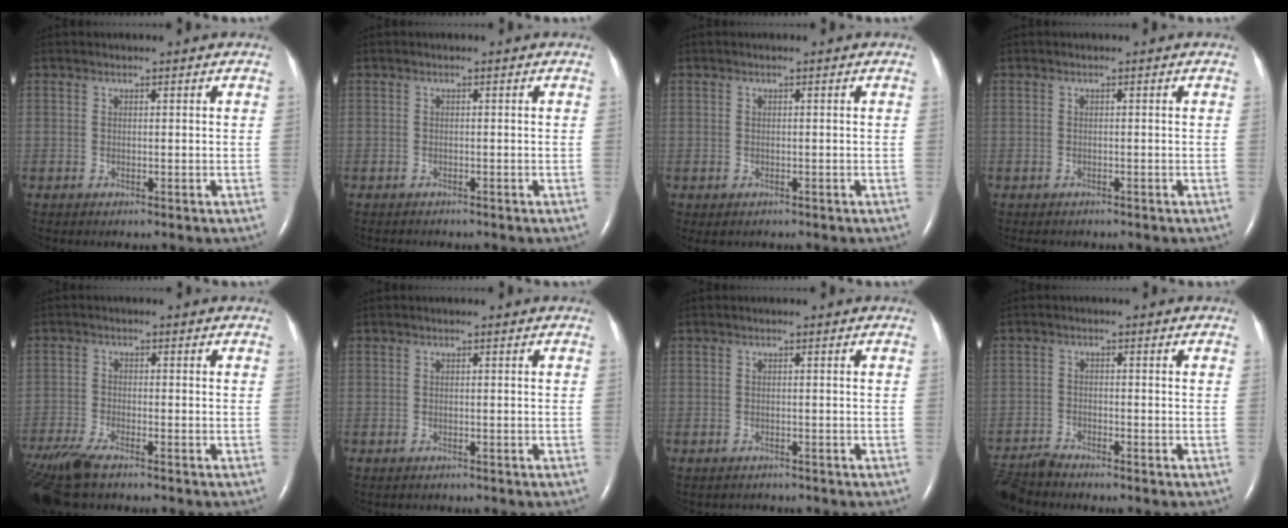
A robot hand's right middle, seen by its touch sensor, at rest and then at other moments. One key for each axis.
{"total": 1.7, "fx": -1.5, "fy": 0.5, "fz": 0.5, "tx": -0.013, "ty": -0.004, "tz": -0.019}
{"total": 1.0, "fx": -0.7, "fy": 0.6, "fz": 0.3, "tx": -0.010, "ty": -0.001, "tz": -0.008}
{"total": 2.5, "fx": -2.1, "fy": 1.0, "fz": 0.9, "tx": -0.015, "ty": -0.004, "tz": -0.022}
{"total": 9.6, "fx": -7.7, "fy": 2.0, "fz": 5.5, "tx": -0.115, "ty": -0.021, "tz": -0.140}
{"total": 0.7, "fx": -0.7, "fy": 0.3, "fz": 0.1, "tx": -0.010, "ty": -0.001, "tz": -0.010}
{"total": 1.5, "fx": -1.4, "fy": 0.5, "fz": -0.2, "tx": -0.003, "ty": -0.004, "tz": -0.019}
{"total": 5.0, "fx": -5.0, "fy": -0.2, "fz": 0.5, "tx": -0.009, "ty": -0.020, "tz": -0.095}